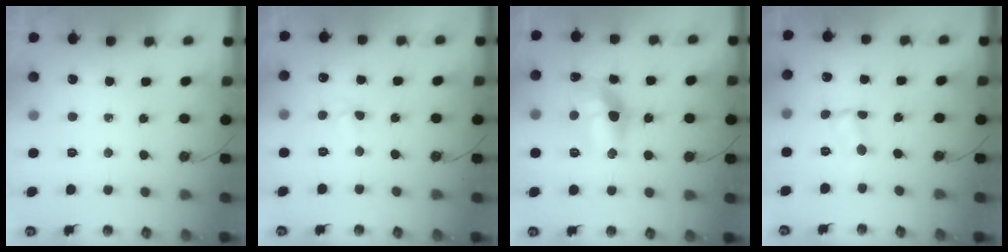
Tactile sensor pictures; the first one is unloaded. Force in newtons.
{"total": 4.7, "press": 4.7, "slide": 0.5}
{"total": 13.6, "press": 13.5, "slide": 1.1}
{"total": 1.8, "press": 1.8, "slide": 0.1}